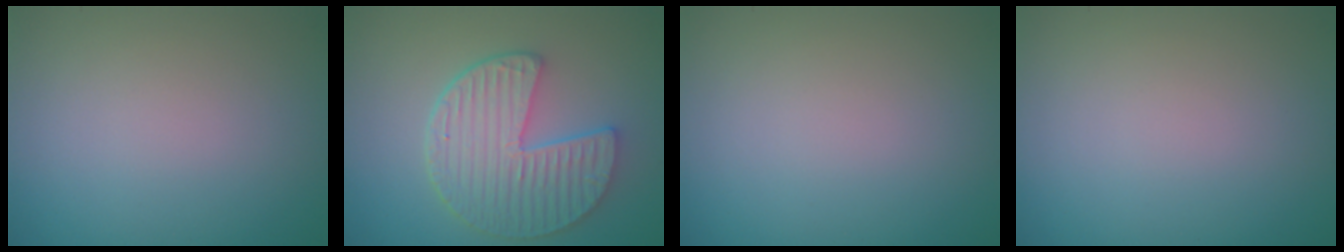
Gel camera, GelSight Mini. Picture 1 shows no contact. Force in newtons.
{"total": 5.7, "press": 4.6, "slide": 3.3}
{"total": 0.0}
{"total": 0.0}